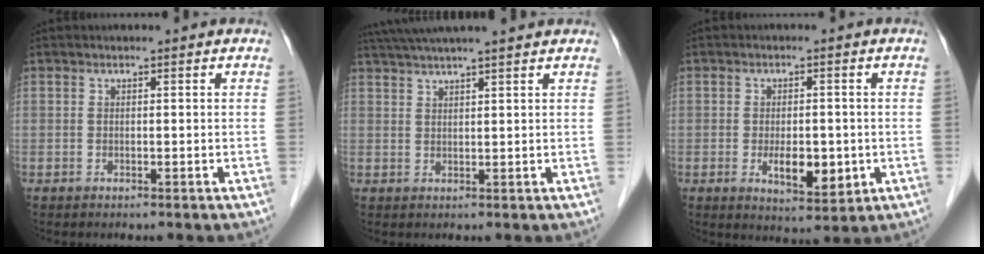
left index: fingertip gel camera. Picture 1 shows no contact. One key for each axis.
{"total": 12.0, "fx": 10.4, "fy": 0.1, "fz": 5.9, "tx": -0.103, "ty": 0.042, "tz": 0.150}
{"total": 6.3, "fx": -1.4, "fy": 2.8, "fz": 5.5, "tx": -0.089, "ty": -0.008, "tz": -0.012}